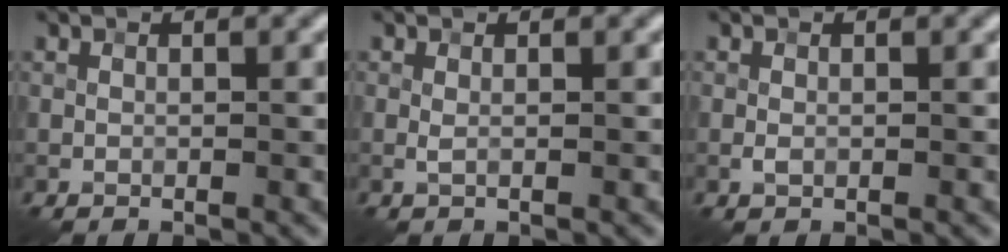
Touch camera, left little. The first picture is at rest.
{"total": 0.6, "force": [0.0, 0.1, 0.6], "torque": [-0.015, 0.001, 0.000]}
{"total": 0.7, "force": [-0.1, 0.5, 0.5], "torque": [-0.010, 0.000, -0.002]}